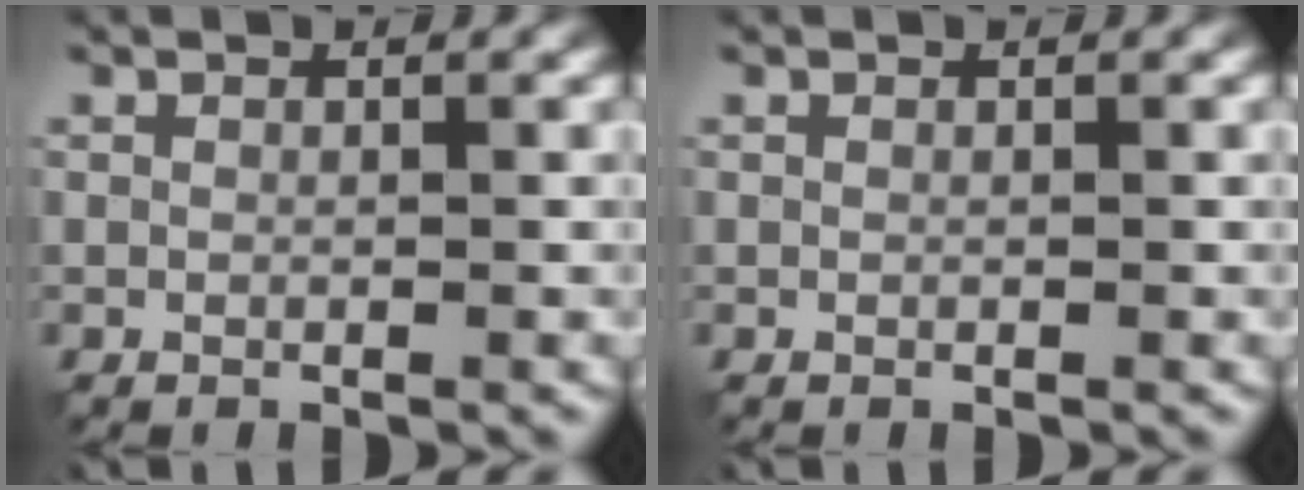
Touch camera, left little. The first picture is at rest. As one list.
[{"total": 0.0}]